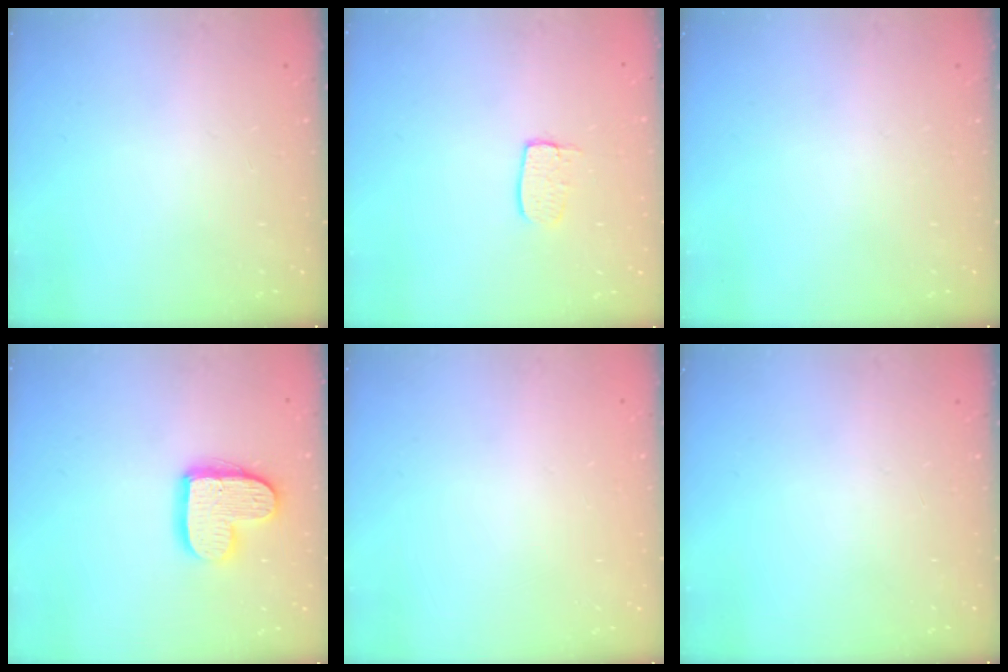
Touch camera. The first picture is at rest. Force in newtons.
{"total": 5.6, "press": 5.6, "slide": 0.4}
{"total": 0.0}
{"total": 13.0, "press": 13.0, "slide": 0.8}
{"total": 0.0}
{"total": 0.0}